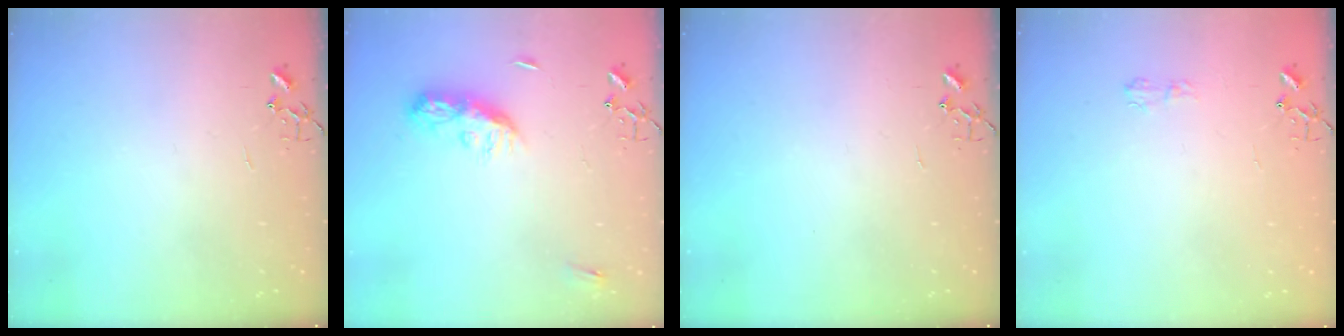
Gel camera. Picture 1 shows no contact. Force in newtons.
{"total": 8.7, "press": 8.7, "slide": 0.4}
{"total": 0.0}
{"total": 5.0, "press": 5.0, "slide": 0.6}